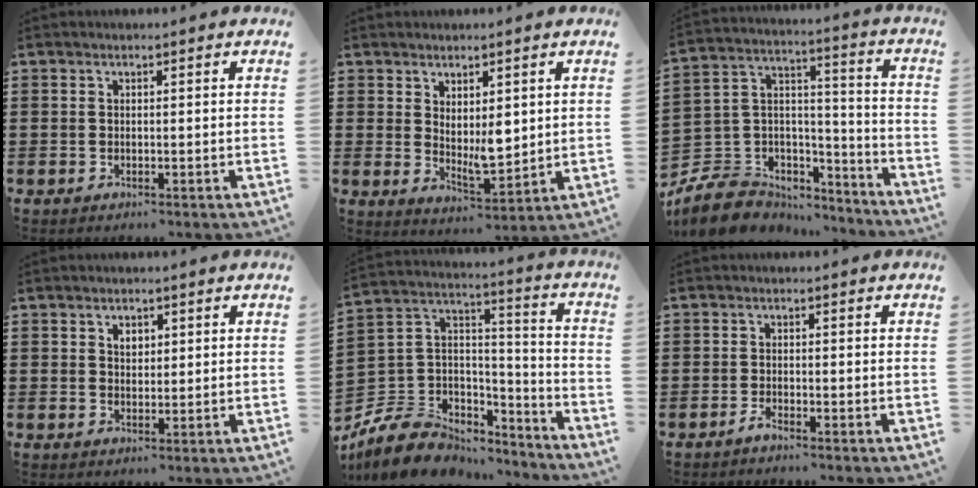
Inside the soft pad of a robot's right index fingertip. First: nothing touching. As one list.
[{"total": 4.5, "force": [2.3, 2.1, 3.2], "torque": [-0.052, -0.013, 0.040]}, {"total": 8.6, "force": [-6.0, 5.9, 1.7], "torque": [-0.063, 0.012, -0.112]}, {"total": 1.9, "force": [0.9, 1.4, 1.1], "torque": [-0.017, 0.004, 0.014]}, {"total": 9.6, "force": [-6.4, 6.7, 2.6], "torque": [-0.081, 0.009, -0.120]}, {"total": 1.3, "force": [-1.1, 0.1, 0.6], "torque": [-0.014, -0.003, -0.020]}]